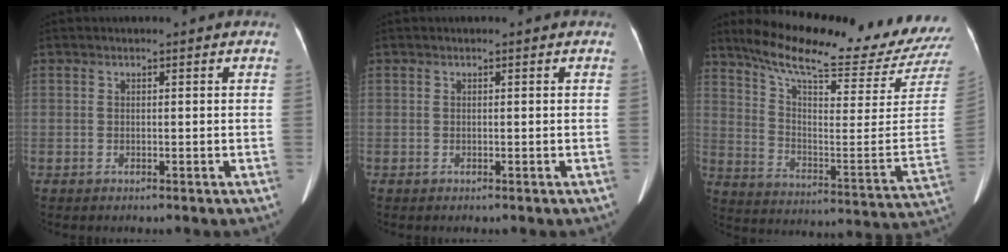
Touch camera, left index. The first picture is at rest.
{"total": 0.0}
{"total": 24.4, "force": [22.3, 0.4, 9.9], "torque": [-0.162, -0.102, 0.304]}